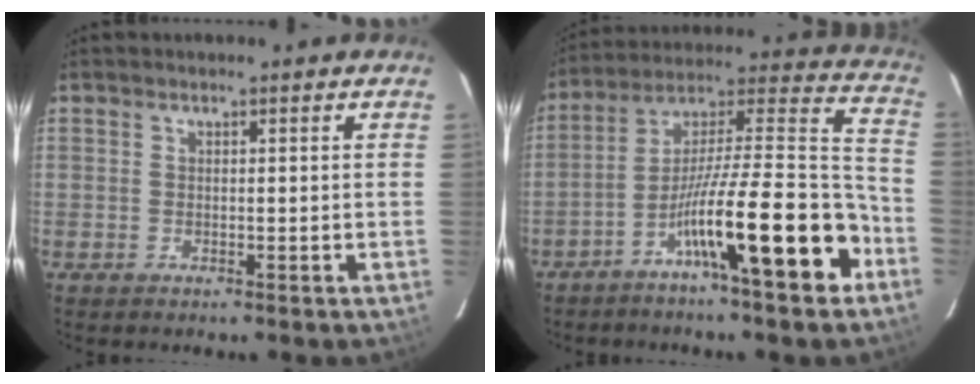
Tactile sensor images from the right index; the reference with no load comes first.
{"total": 19.2, "force": [-9.4, 1.1, 16.7], "torque": [-0.269, -0.002, -0.159]}